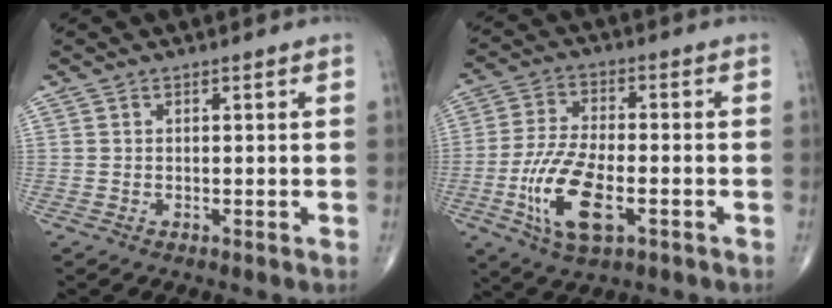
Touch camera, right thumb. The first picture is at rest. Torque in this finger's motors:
{"motor_torque": [-0.07, 0.18, 0.62, 0.46, 0.17]}